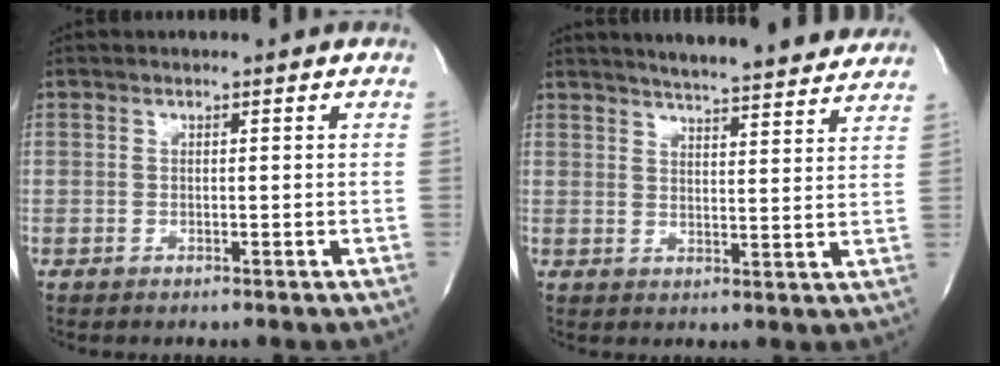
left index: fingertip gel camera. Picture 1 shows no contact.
{"total": 17.4, "force": [15.9, 1.7, 6.8], "torque": [-0.100, 0.000, 0.199]}